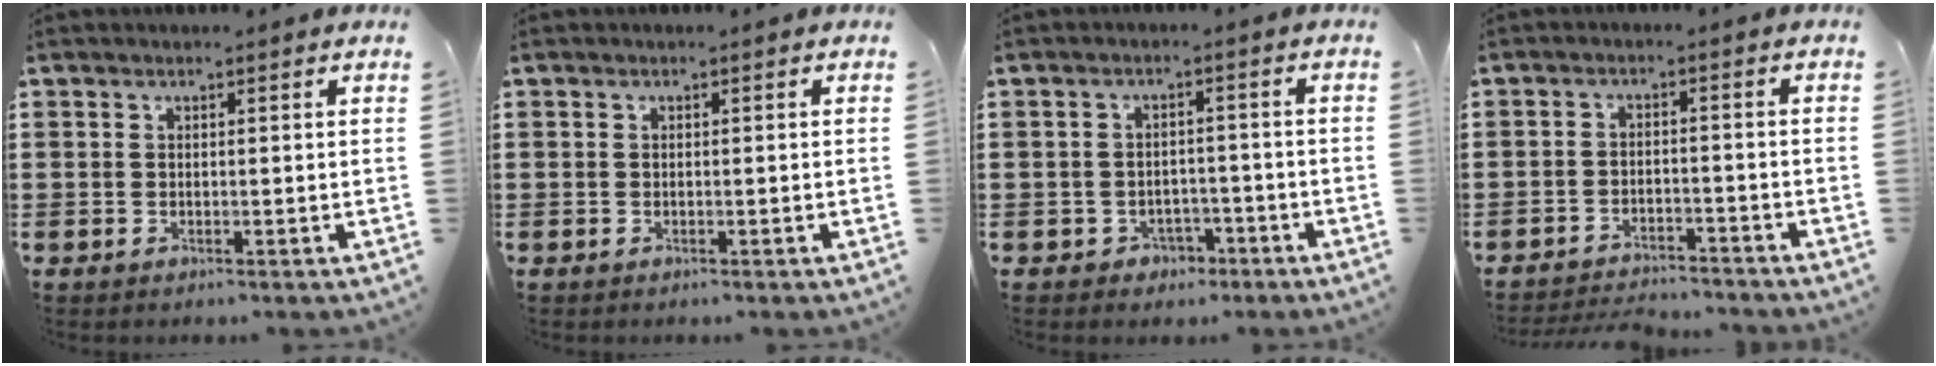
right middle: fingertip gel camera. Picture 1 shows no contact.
{"total": 0.0}
{"total": 2.3, "force": [-1.8, 1.4, 0.2], "torque": [-0.012, 0.001, -0.040]}
{"total": 3.2, "force": [-3.2, 0.4, 0.2], "torque": [-0.009, 0.002, -0.069]}